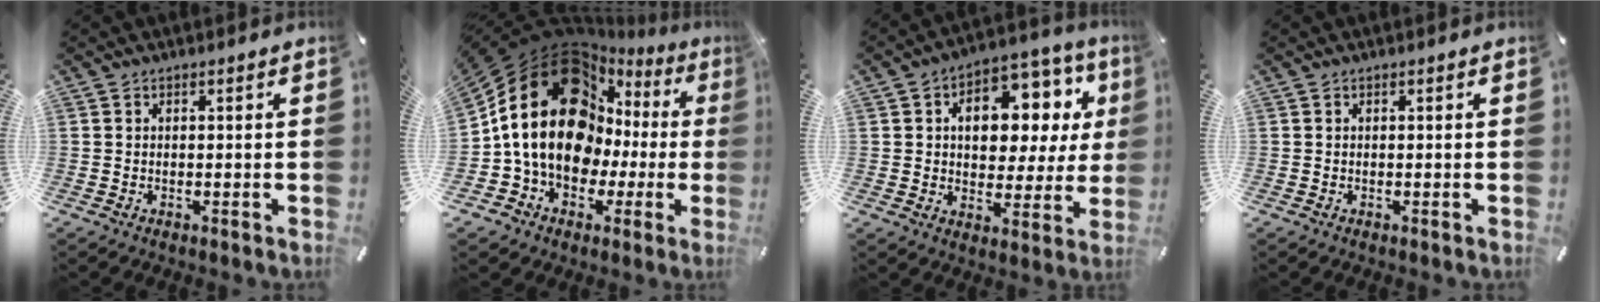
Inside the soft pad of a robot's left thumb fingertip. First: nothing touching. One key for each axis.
{"total": 24.5, "fx": 3.2, "fy": 18.7, "fz": 15.4, "tx": -0.322, "ty": -0.033, "tz": 0.065}
{"total": 14.2, "fx": 4.2, "fy": 9.4, "fz": 9.8, "tx": -0.135, "ty": -0.025, "tz": 0.072}
{"total": 0.0}